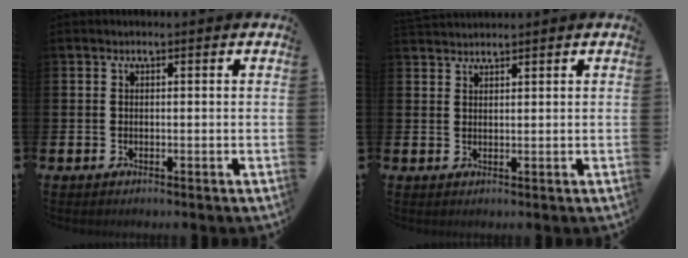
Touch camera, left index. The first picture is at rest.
{"total": 1.8, "force": [1.7, 0.2, -0.1], "torque": [-0.001, -0.005, 0.033]}